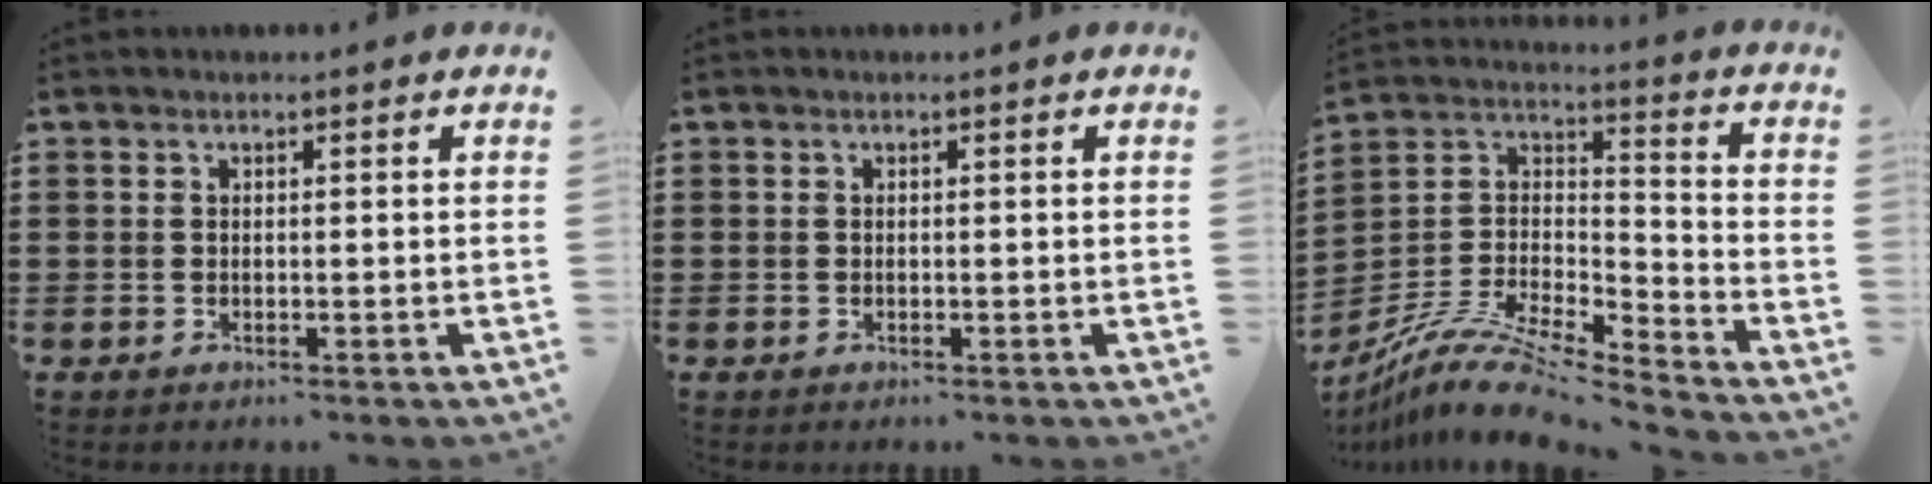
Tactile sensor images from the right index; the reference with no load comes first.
{"total": 0.0}
{"total": 11.7, "force": [-10.0, 2.5, 5.6], "torque": [-0.120, 0.023, -0.200]}